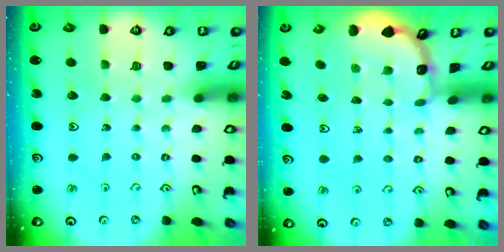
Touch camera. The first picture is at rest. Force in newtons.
{"total": 1.9, "press": 1.9, "slide": 0.2}